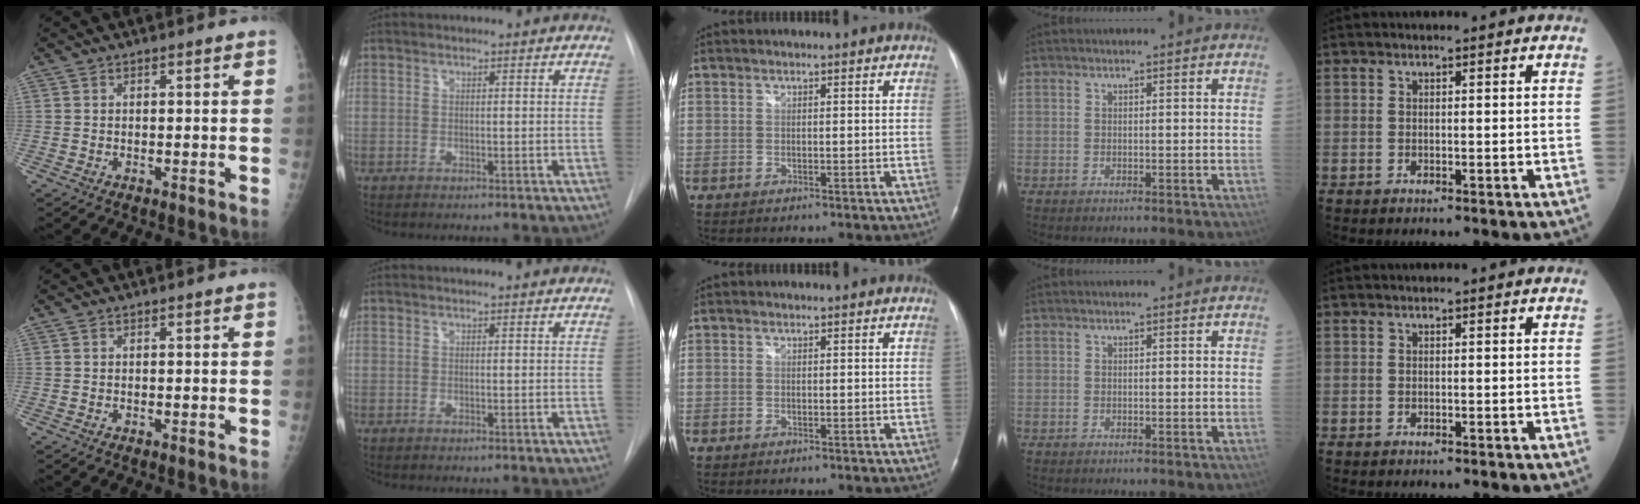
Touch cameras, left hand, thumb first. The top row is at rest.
{}